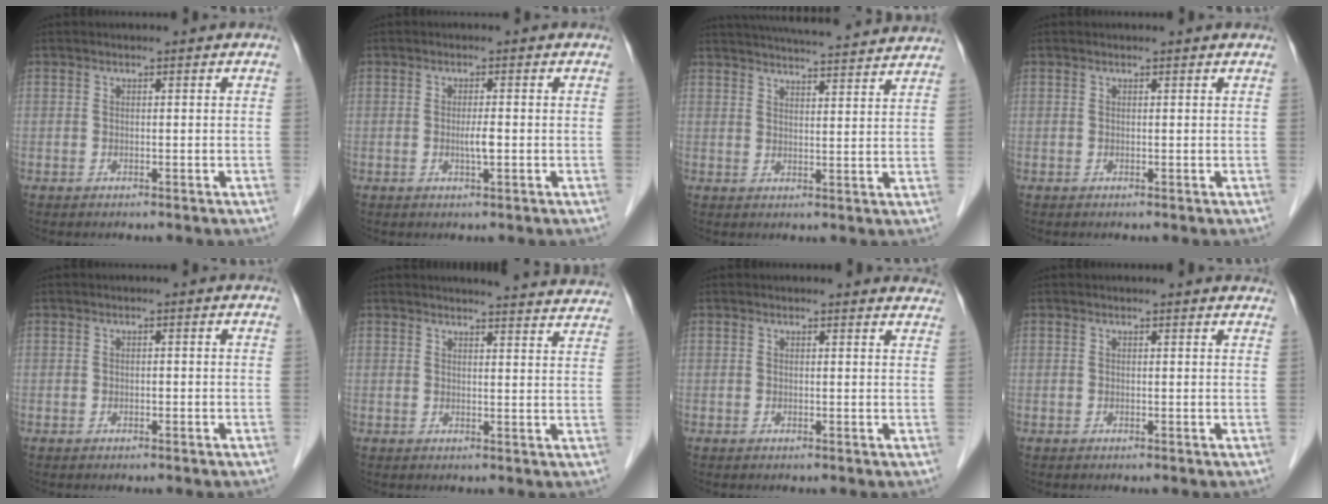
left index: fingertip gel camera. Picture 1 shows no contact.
{"total": 1.9, "force": [-0.3, 0.0, 1.9], "torque": [-0.038, -0.002, -0.005]}
{"total": 21.2, "force": [19.9, 1.5, 7.2], "torque": [-0.114, 0.012, 0.258]}
{"total": 0.8, "force": [0.8, 0.1, 0.1], "torque": [-0.007, 0.001, 0.006]}
{"total": 0.0}
{"total": 14.9, "force": [14.6, 0.8, 3.1], "torque": [-0.018, -0.050, 0.145]}
{"total": 4.6, "force": [4.5, 0.9, 0.3], "torque": [0.006, -0.012, 0.026]}
{"total": 4.4, "force": [4.2, 0.6, 0.9], "torque": [-0.009, 0.004, 0.031]}